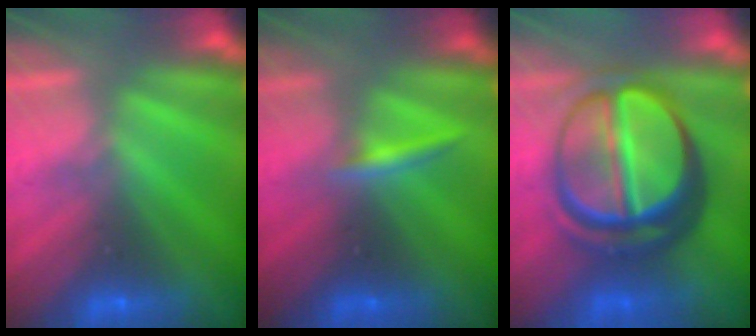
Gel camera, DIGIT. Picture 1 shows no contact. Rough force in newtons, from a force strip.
{"total": 2.3}
{"total": 7.8}